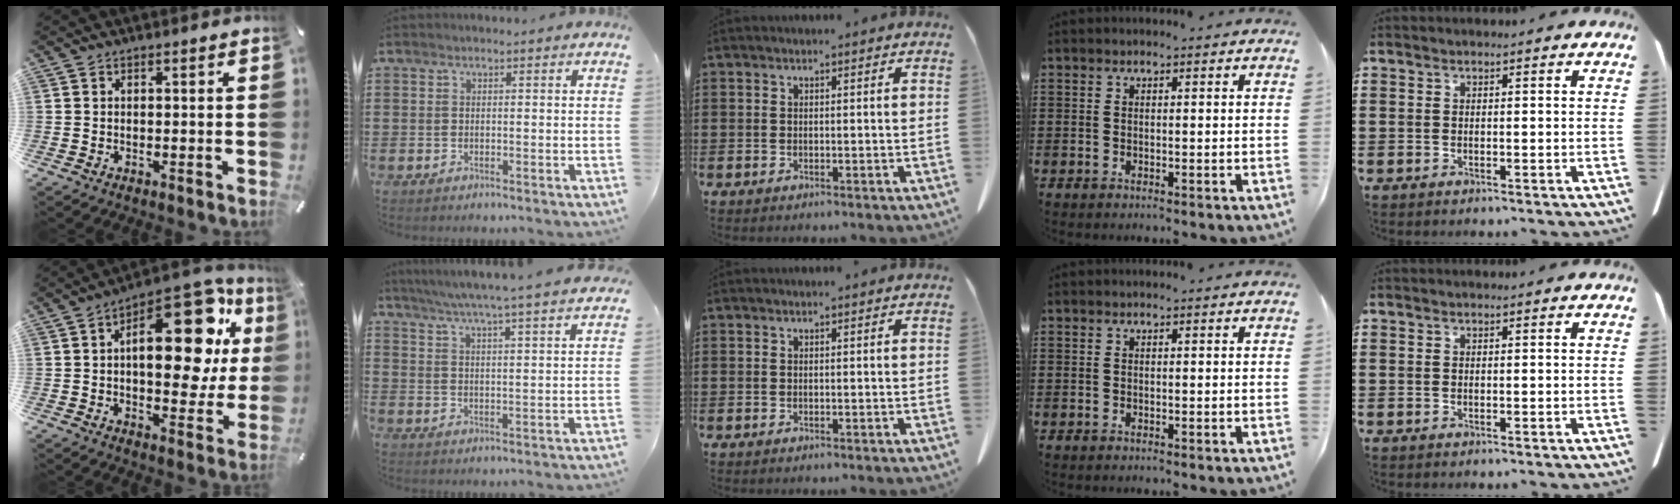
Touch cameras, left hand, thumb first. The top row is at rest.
{"thumb": {"total": 22.2, "force": [6.9, 10.9, 18.1], "torque": [-0.234, -0.047, 0.109]}, "index": {"total": 5.4, "force": [4.9, -1.1, 2.1], "torque": [-0.058, -0.035, 0.081]}}